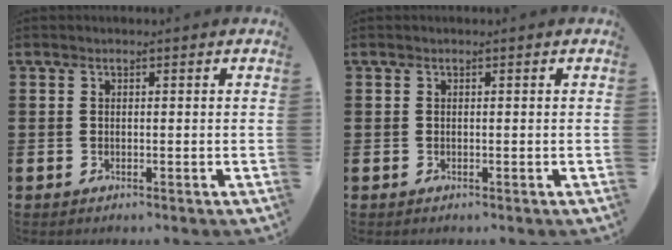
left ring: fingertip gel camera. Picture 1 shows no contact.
{"total": 0.0}